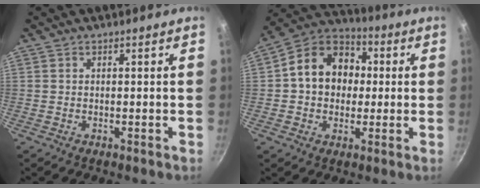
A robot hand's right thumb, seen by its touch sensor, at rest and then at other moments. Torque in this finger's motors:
{"motor_torque": [-0.18, 0.54, 0.32, -0.06, 0.11]}